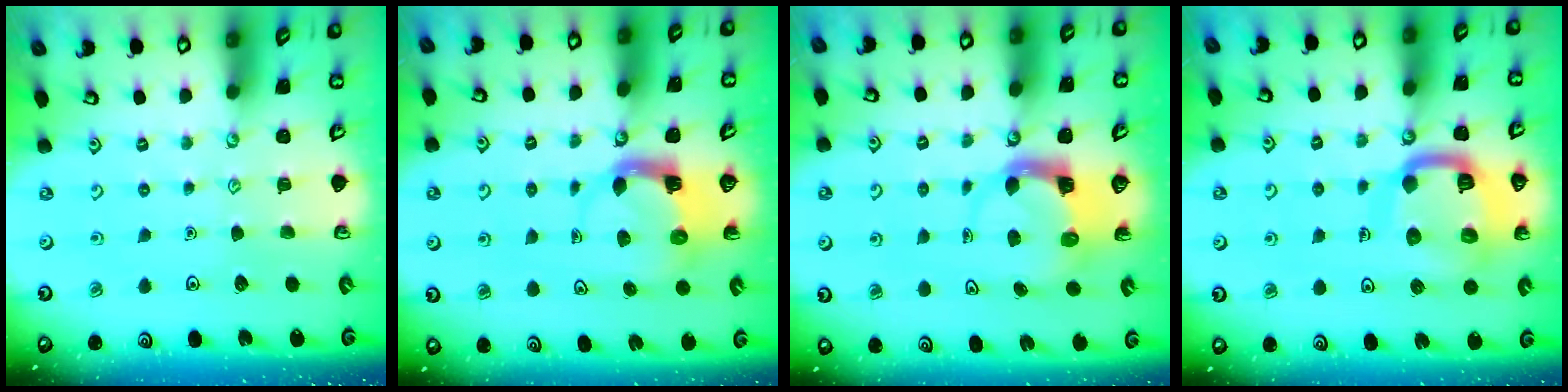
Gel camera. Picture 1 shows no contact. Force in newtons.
{"total": 3.9, "press": 3.9, "slide": 0.6}
{"total": 3.6, "press": 3.5, "slide": 0.5}
{"total": 15.7, "press": 15.6, "slide": 1.5}